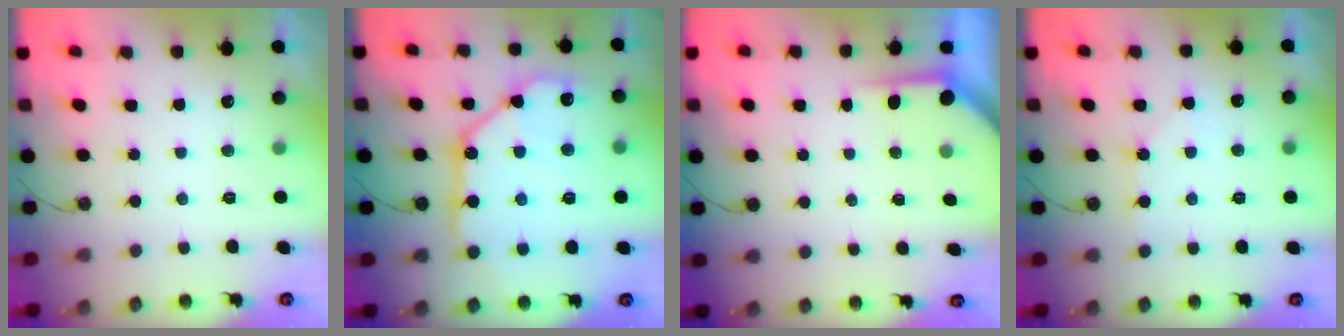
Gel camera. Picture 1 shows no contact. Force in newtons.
{"total": 16.1, "press": 16.0, "slide": 2.0}
{"total": 3.4, "press": 3.4, "slide": 0.3}
{"total": 5.0, "press": 4.9, "slide": 0.8}